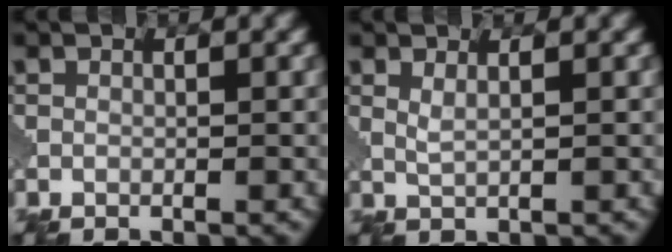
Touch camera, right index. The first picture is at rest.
{"total": 1.3, "force": [0.7, 0.3, 1.0], "torque": [-0.023, -0.003, 0.012]}